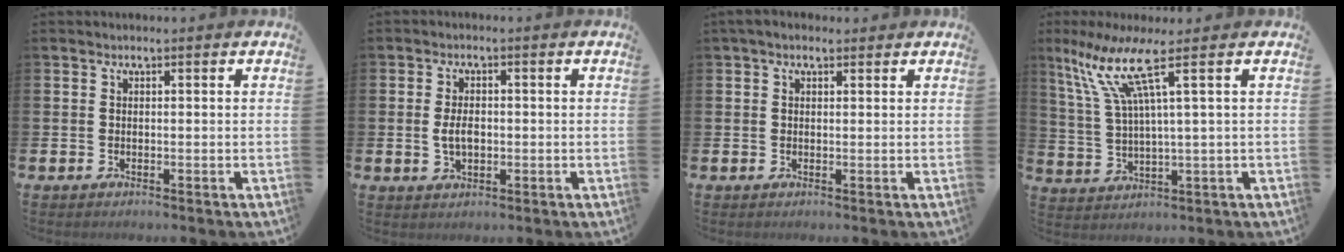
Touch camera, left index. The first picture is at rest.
{"total": 3.2, "force": [0.0, 1.8, 2.6], "torque": [-0.039, 0.001, -0.005]}
{"total": 1.8, "force": [1.3, 1.0, 0.9], "torque": [-0.007, 0.006, 0.020]}
{"total": 10.4, "force": [5.4, 1.3, 8.7], "torque": [-0.191, -0.012, 0.089]}